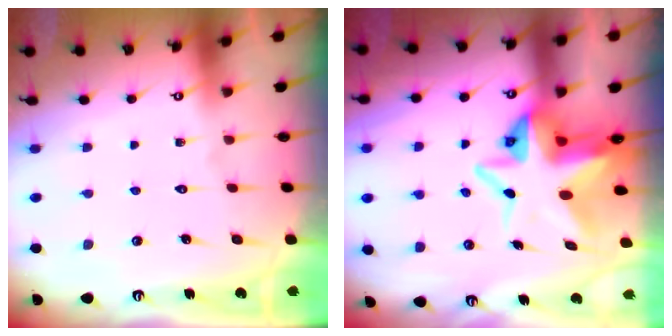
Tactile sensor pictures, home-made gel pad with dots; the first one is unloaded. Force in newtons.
{"total": 10.1, "press": 10.0, "slide": 0.8}